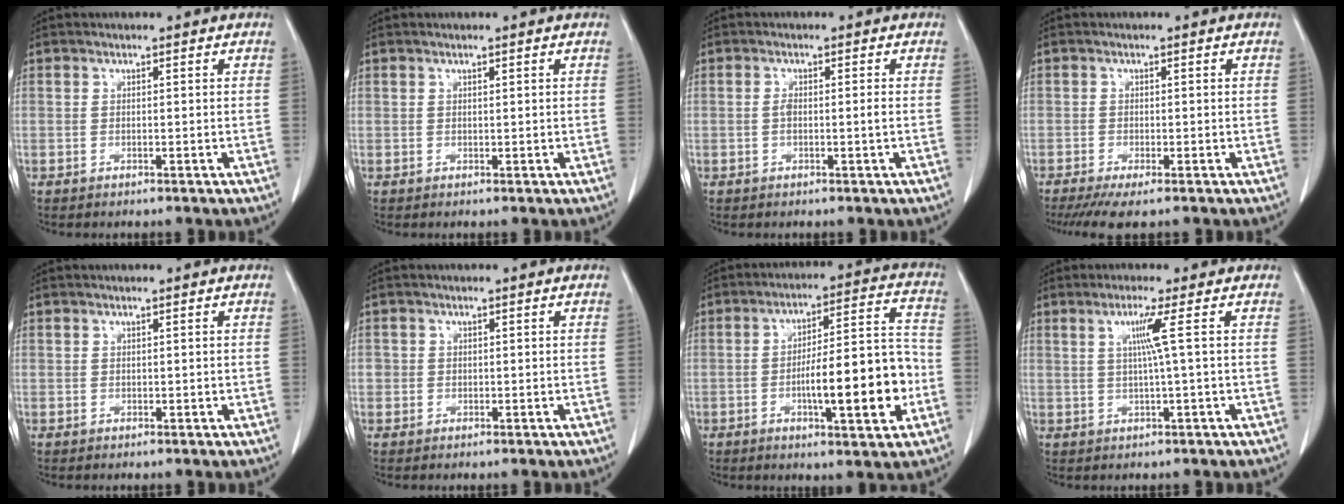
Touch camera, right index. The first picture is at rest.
{"total": 0.0}
{"total": 1.8, "force": [-0.3, 0.2, 1.7], "torque": [-0.034, 0.000, -0.006]}
{"total": 4.2, "force": [-3.1, 0.4, 2.8], "torque": [-0.044, -0.011, -0.049]}
{"total": 0.0}
{"total": 1.1, "force": [-0.1, 1.1, 0.1], "torque": [0.009, 0.005, -0.005]}
{"total": 14.3, "force": [-3.7, 2.6, 13.5], "torque": [-0.204, 0.019, -0.051]}
{"total": 3.5, "force": [0.9, -1.2, 3.2], "torque": [-0.065, -0.001, 0.021]}